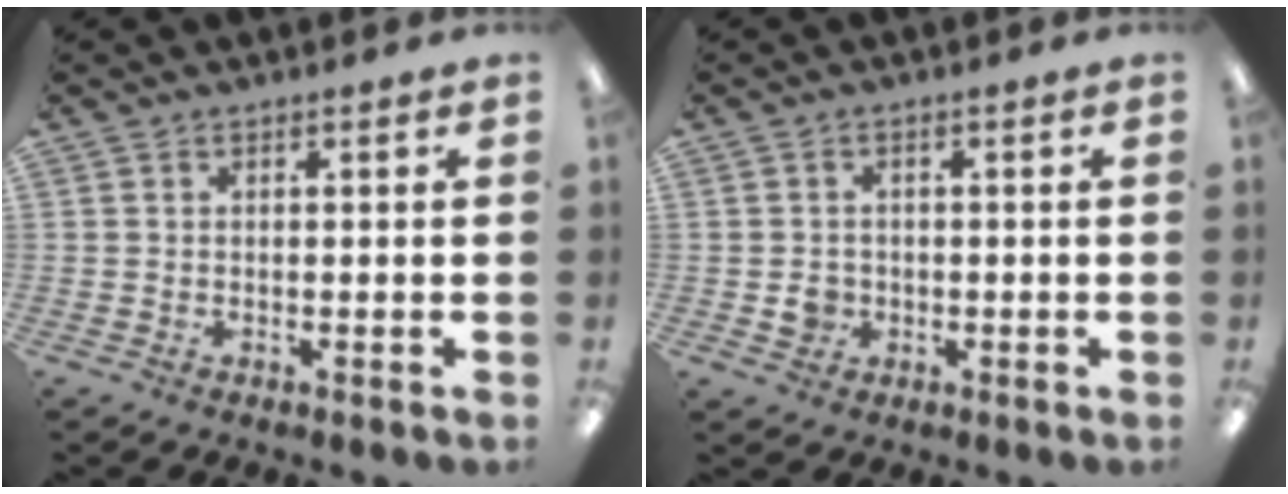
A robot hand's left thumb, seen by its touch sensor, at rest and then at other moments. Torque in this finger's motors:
{"motor_torque": [-0.04, 0.04, 0.03, -0.03, 0.00]}